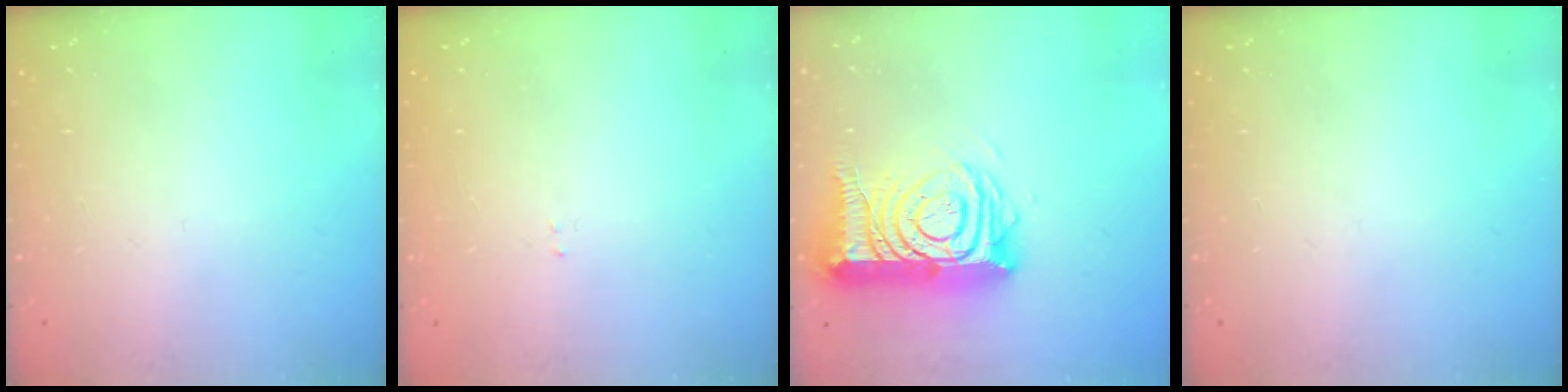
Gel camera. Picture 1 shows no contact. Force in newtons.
{"total": 1.5, "press": 1.5, "slide": 0.2}
{"total": 18.1, "press": 17.9, "slide": 2.0}
{"total": 0.0}